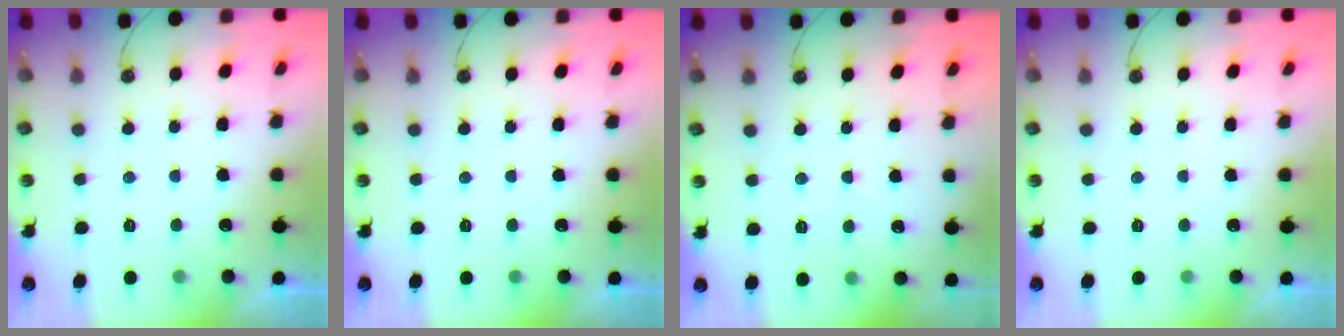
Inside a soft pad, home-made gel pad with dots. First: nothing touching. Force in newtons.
{"total": 0.0}
{"total": 3.1, "press": 3.1, "slide": 0.5}
{"total": 0.0}